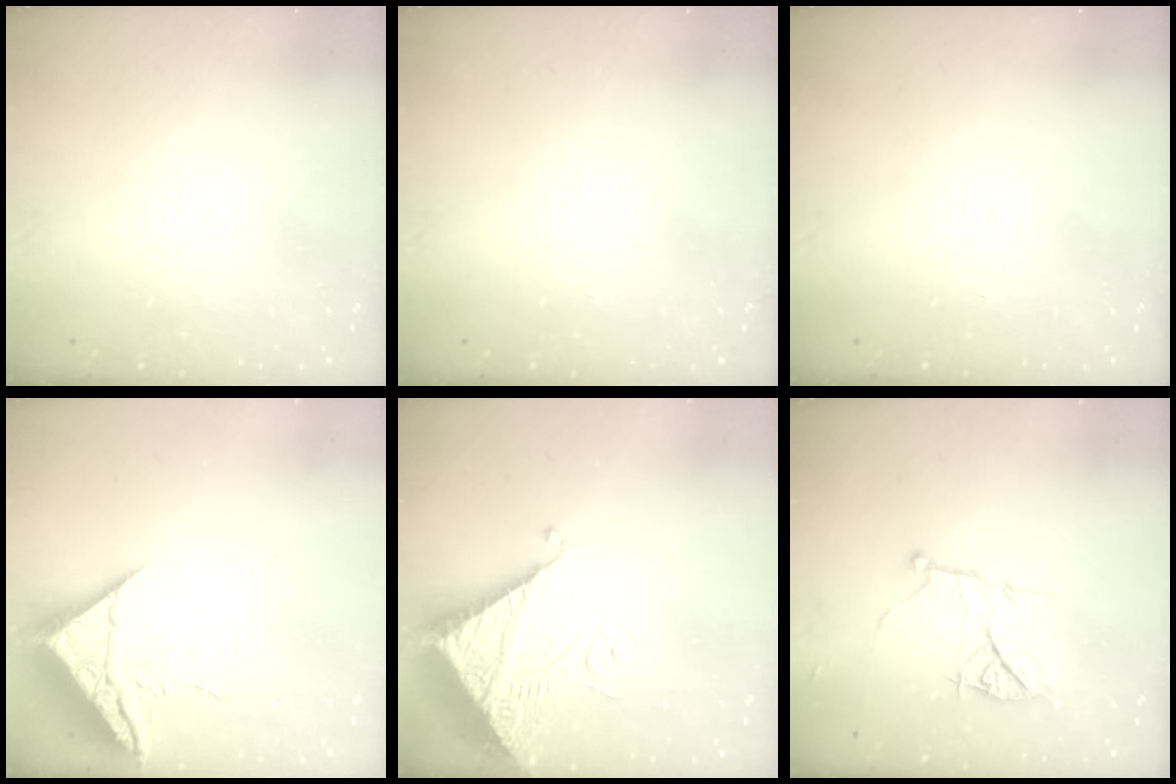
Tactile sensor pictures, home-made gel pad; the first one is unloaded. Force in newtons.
{"total": 0.0}
{"total": 0.0}
{"total": 9.7, "press": 9.6, "slide": 0.8}
{"total": 9.8, "press": 9.8, "slide": 1.0}
{"total": 10.3, "press": 10.3, "slide": 0.6}